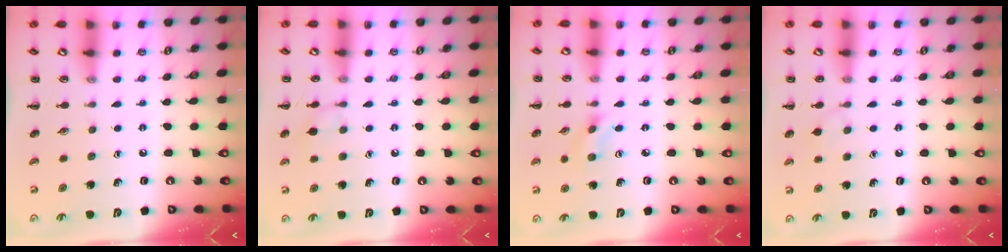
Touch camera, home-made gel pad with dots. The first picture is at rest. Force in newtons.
{"total": 5.8, "press": 5.5, "slide": 2.0}
{"total": 1.9, "press": 1.7, "slide": 0.8}
{"total": 6.1, "press": 5.8, "slide": 1.9}